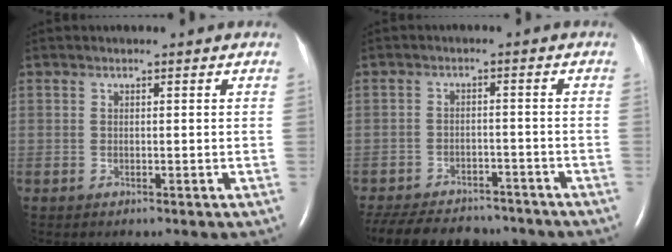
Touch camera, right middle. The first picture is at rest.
{"total": 16.0, "force": [-13.9, 5.6, 5.7], "torque": [-0.144, -0.010, -0.191]}